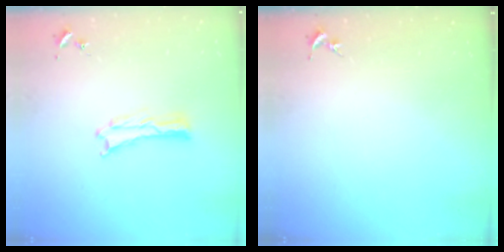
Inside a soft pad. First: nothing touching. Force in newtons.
{"total": 0.0}